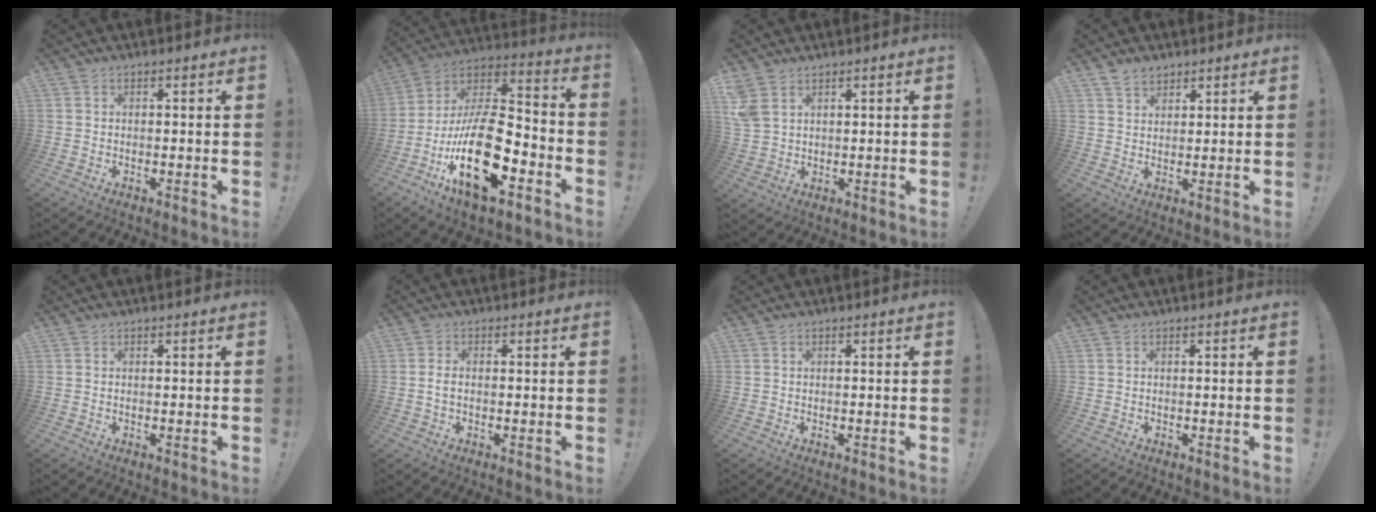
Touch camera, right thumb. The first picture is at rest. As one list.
[{"total": 24.1, "force": [-9.1, 10.5, 19.8], "torque": [-0.370, 0.036, -0.150]}, {"total": 5.8, "force": [3.3, 3.7, 3.1], "torque": [-0.067, -0.008, 0.068]}, {"total": 4.2, "force": [3.3, 2.5, 0.8], "torque": [-0.006, -0.019, 0.060]}, {"total": 0.0}, {"total": 2.3, "force": [-0.3, 1.2, 2.0], "torque": [-0.044, 0.009, -0.004]}, {"total": 0.0}, {"total": 0.0}]